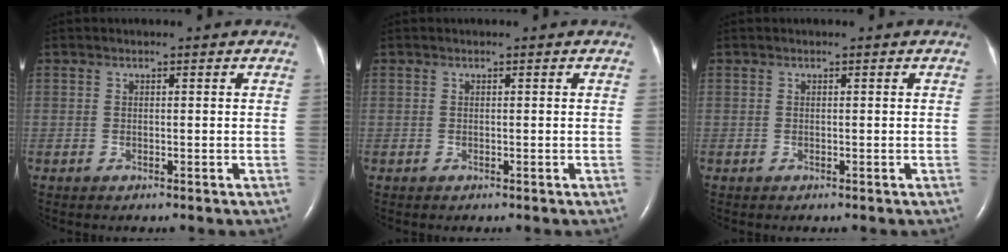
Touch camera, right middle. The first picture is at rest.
{"total": 0.0}
{"total": 0.0}